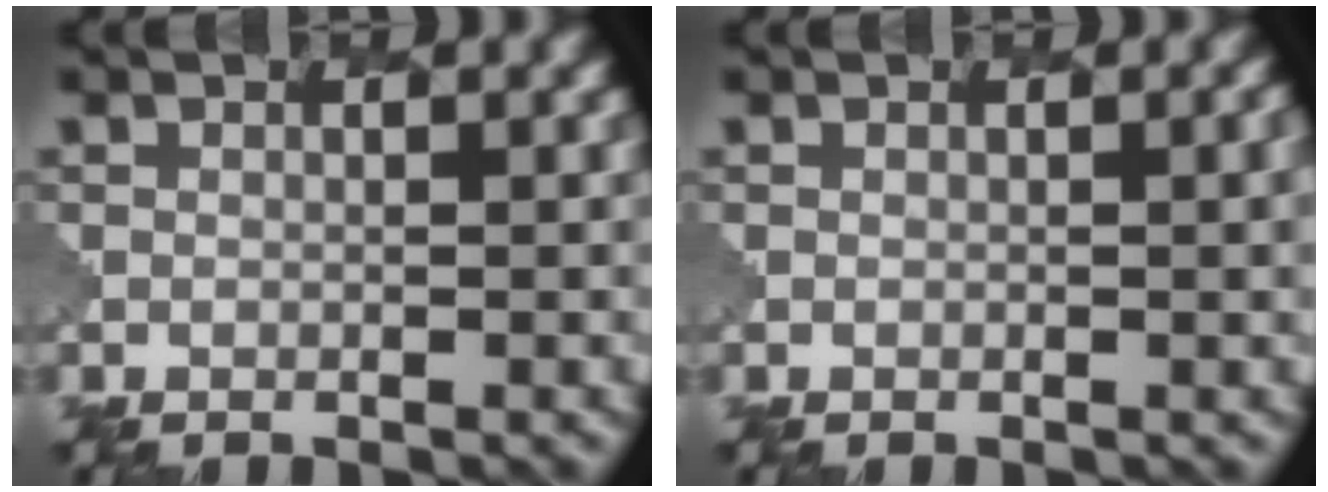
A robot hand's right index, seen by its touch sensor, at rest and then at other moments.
{"total": 1.7, "force": [0.1, 0.2, 1.7], "torque": [-0.017, -0.001, 0.000]}